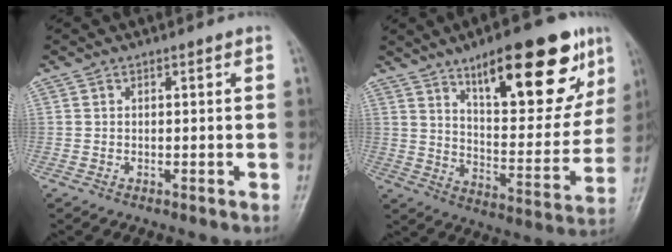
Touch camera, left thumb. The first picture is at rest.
{"total": 23.4, "force": [13.1, 8.4, 17.4], "torque": [-0.208, -0.047, 0.204]}